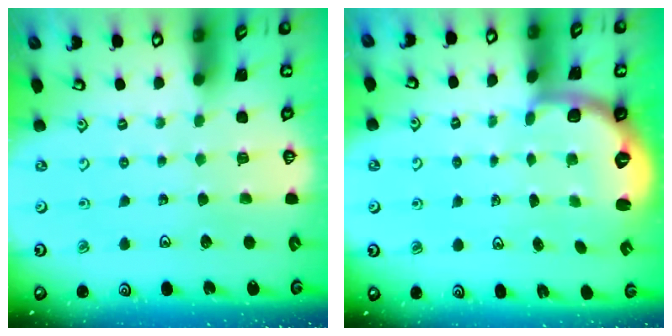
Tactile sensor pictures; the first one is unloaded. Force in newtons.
{"total": 2.6, "press": 1.5, "slide": 2.1}